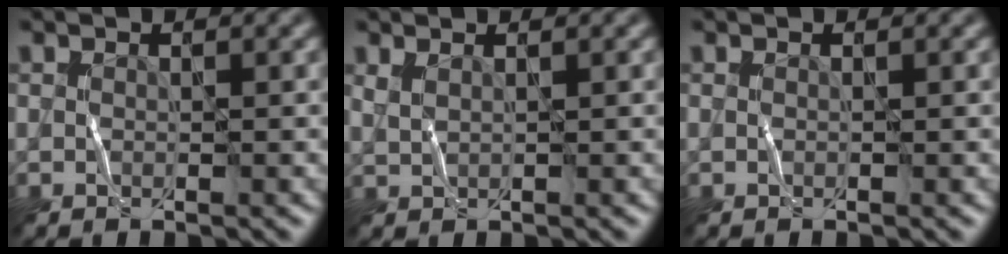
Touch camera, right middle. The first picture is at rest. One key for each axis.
{"total": 0.8, "fx": 0.7, "fy": 0.1, "fz": 0.5, "tx": -0.016, "ty": 0.000, "tz": 0.019}
{"total": 0.0}